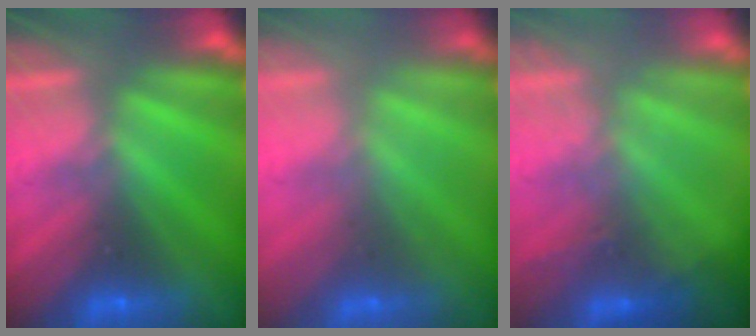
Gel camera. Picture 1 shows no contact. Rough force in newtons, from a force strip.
{"total": 2.5}
{"total": 2.7}